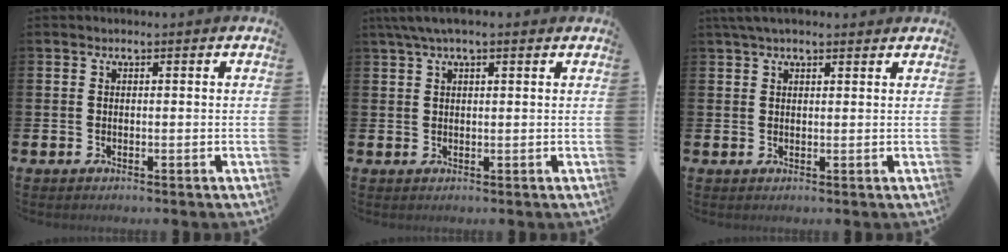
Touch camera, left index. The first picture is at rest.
{"total": 3.1, "force": [2.2, 0.7, 2.1], "torque": [-0.038, 0.002, 0.038]}
{"total": 2.8, "force": [2.2, 0.8, 1.5], "torque": [-0.028, 0.002, 0.040]}